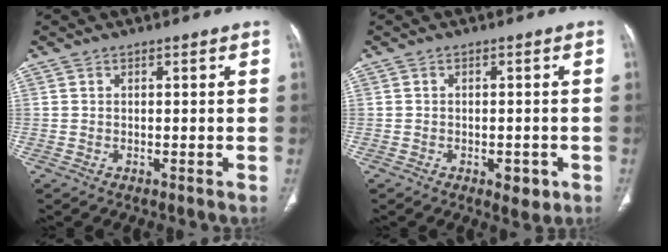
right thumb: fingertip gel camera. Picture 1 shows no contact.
{"total": 3.4, "force": [-1.4, 1.9, 2.4], "torque": [-0.018, 0.002, -0.013]}